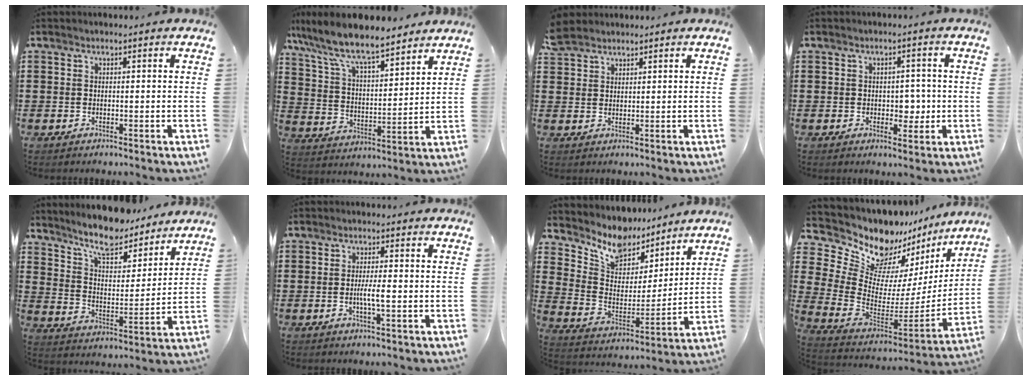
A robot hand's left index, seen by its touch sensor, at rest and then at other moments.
{"total": 9.1, "force": [8.1, 1.5, 4.0], "torque": [-0.111, -0.042, 0.140]}
{"total": 3.2, "force": [2.9, 1.3, 0.6], "torque": [-0.021, 0.002, 0.057]}
{"total": 3.6, "force": [-0.1, 2.4, 2.6], "torque": [-0.040, 0.000, -0.010]}
{"total": 8.9, "force": [8.1, 1.6, 3.5], "torque": [-0.093, -0.049, 0.143]}
{"total": 3.5, "force": [-0.6, 0.6, 3.4], "torque": [-0.066, -0.004, -0.014]}
{"total": 9.1, "force": [8.1, 4.0, 1.4], "torque": [-0.063, -0.061, 0.146]}
{"total": 10.5, "force": [8.1, 5.8, 3.3], "torque": [-0.101, -0.071, 0.148]}